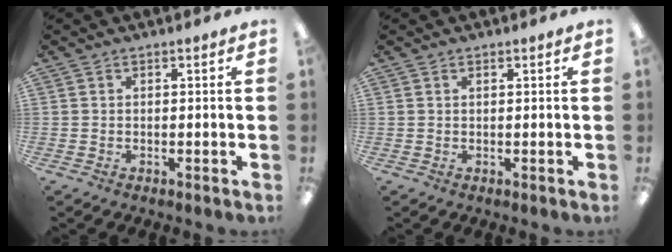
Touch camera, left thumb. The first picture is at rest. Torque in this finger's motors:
{"motor_torque": [0.02, -0.08, -0.20, 0.03, -0.04]}